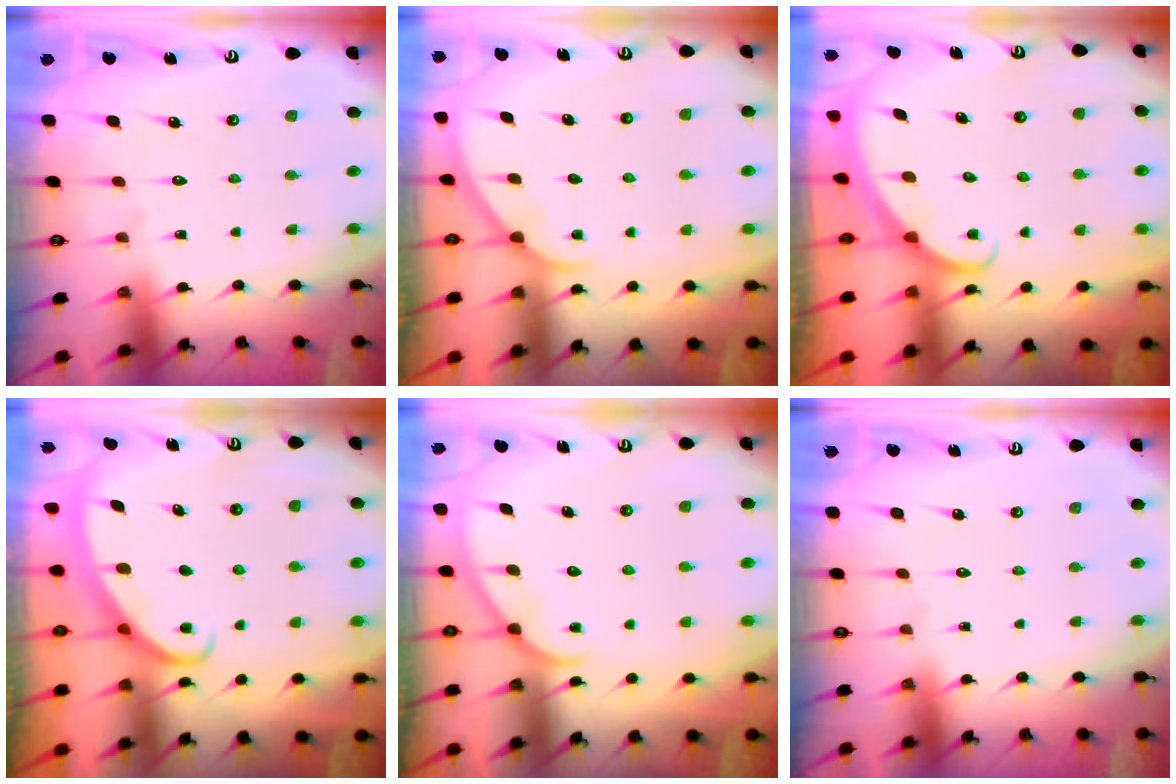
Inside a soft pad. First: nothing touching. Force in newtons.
{"total": 2.4, "press": 2.4, "slide": 0.3}
{"total": 2.0, "press": 2.0, "slide": 0.0}
{"total": 2.8, "press": 2.8, "slide": 0.3}
{"total": 4.1, "press": 4.0, "slide": 0.2}
{"total": 0.0}